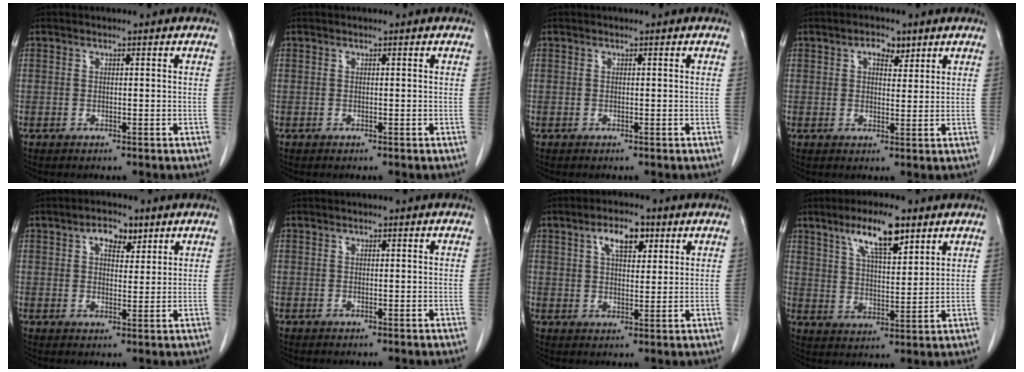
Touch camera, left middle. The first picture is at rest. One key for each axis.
{"total": 0.0}
{"total": 0.0}
{"total": 3.3, "fx": 1.9, "fy": 1.7, "fz": 2.1, "tx": -0.034, "ty": 0.007, "tz": 0.031}
{"total": 4.5, "fx": 2.5, "fy": 2.3, "fz": 3.0, "tx": -0.049, "ty": 0.010, "tz": 0.040}
{"total": 0.0}
{"total": 6.0, "fx": 3.0, "fy": 2.6, "fz": 4.5, "tx": -0.080, "ty": 0.010, "tz": 0.050}
{"total": 9.5, "fx": 6.0, "fy": 2.2, "fz": 7.0, "tx": -0.127, "ty": 0.006, "tz": 0.107}